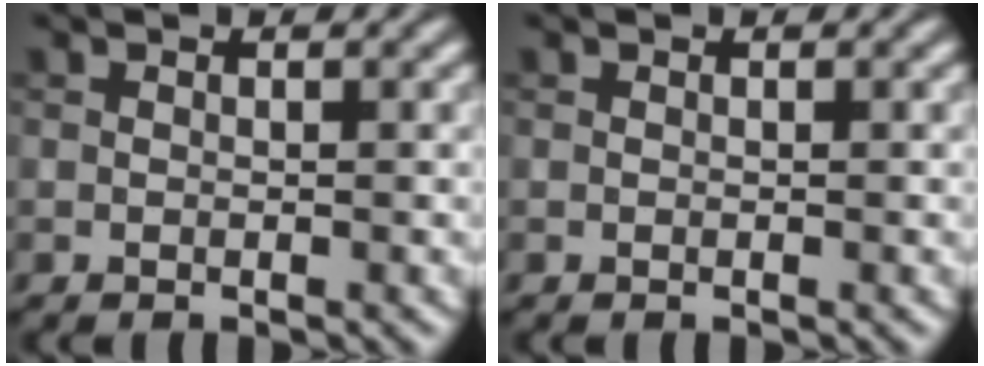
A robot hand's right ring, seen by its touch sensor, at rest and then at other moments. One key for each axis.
{"total": 0.0}